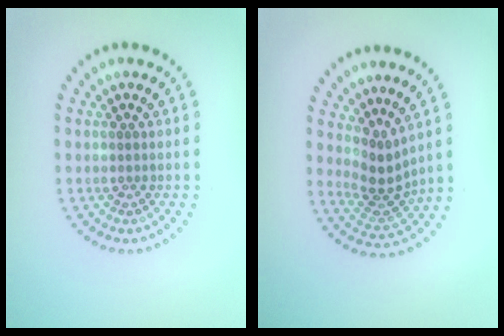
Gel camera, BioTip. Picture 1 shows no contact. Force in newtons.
{"total": 3.0, "press": 2.2, "slide": 2.0}